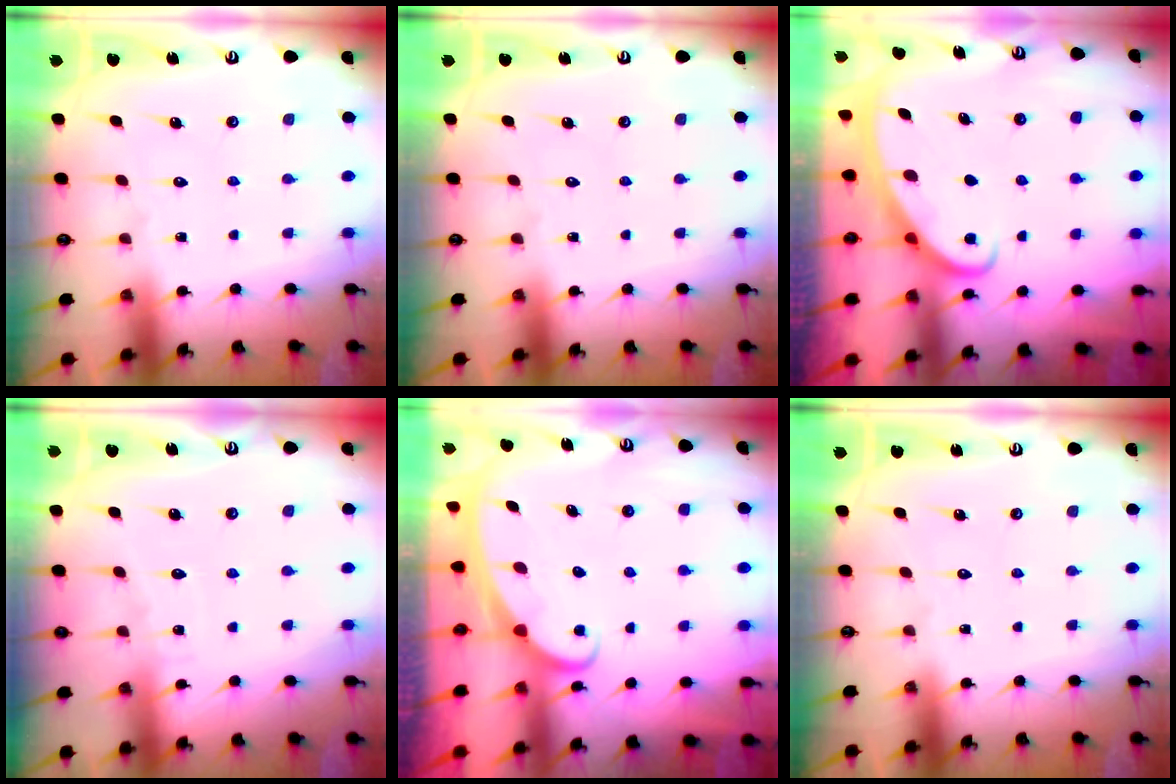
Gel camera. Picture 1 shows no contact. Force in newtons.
{"total": 0.0}
{"total": 2.8, "press": 2.8, "slide": 0.4}
{"total": 2.9, "press": 2.9, "slide": 0.4}
{"total": 2.5, "press": 2.5, "slide": 0.3}
{"total": 0.0}